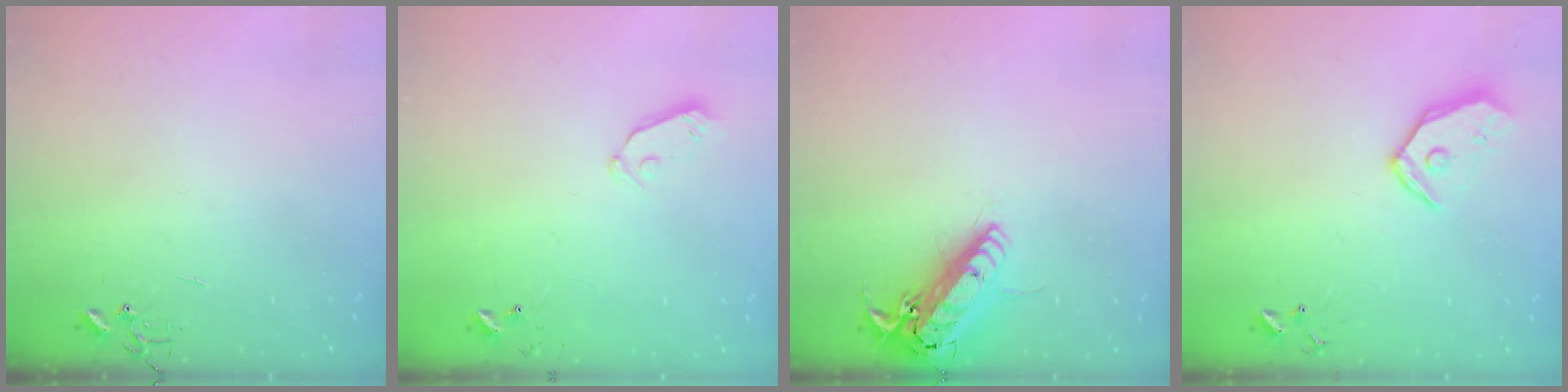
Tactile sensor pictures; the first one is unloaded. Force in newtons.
{"total": 5.4, "press": 5.3, "slide": 0.9}
{"total": 16.5, "press": 16.3, "slide": 3.0}
{"total": 12.3, "press": 12.1, "slide": 1.9}